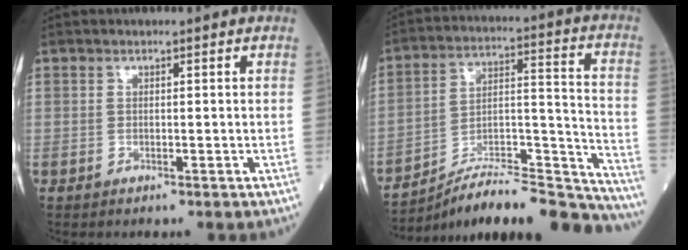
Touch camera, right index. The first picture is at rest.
{"total": 23.4, "force": [-22.1, 1.7, 7.3], "torque": [-0.072, 0.031, -0.339]}